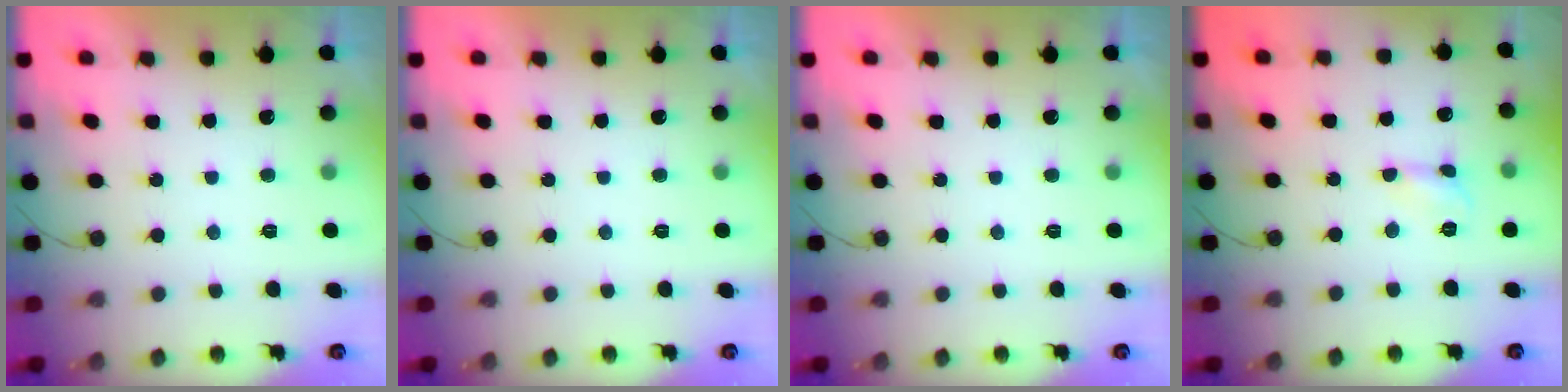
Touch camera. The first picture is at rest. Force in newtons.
{"total": 0.0}
{"total": 0.0}
{"total": 2.7, "press": 2.7, "slide": 0.2}